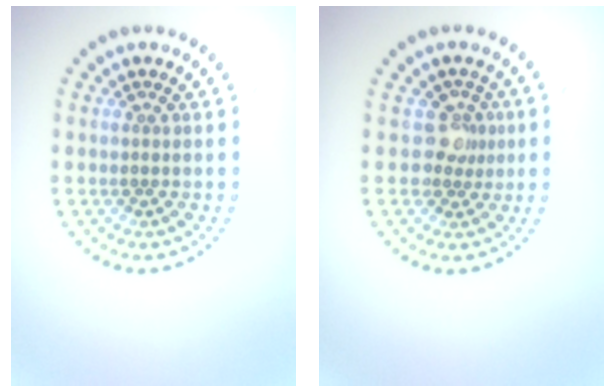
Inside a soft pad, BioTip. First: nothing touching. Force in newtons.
{"total": 2.0, "press": 1.6, "slide": 1.3}